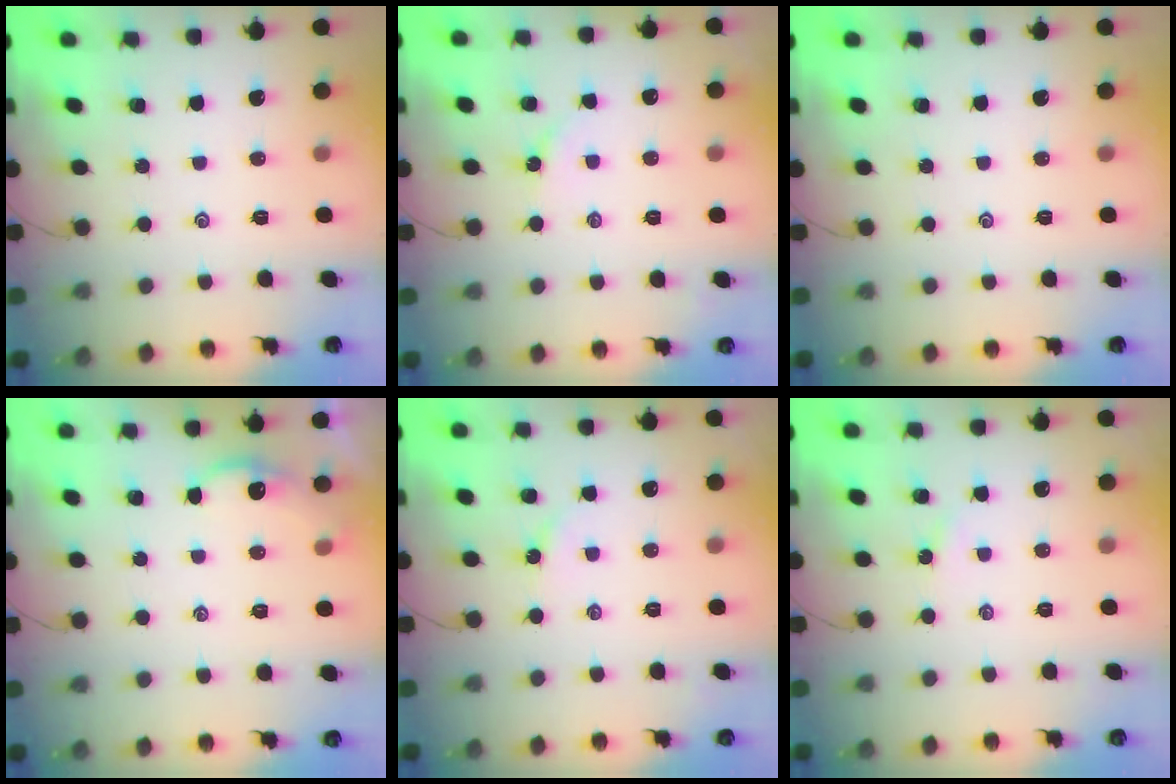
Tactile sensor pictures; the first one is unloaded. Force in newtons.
{"total": 2.0, "press": 1.9, "slide": 0.3}
{"total": 0.0}
{"total": 2.2, "press": 2.2, "slide": 0.2}
{"total": 1.9, "press": 1.9, "slide": 0.3}
{"total": 1.4, "press": 1.4, "slide": 0.2}